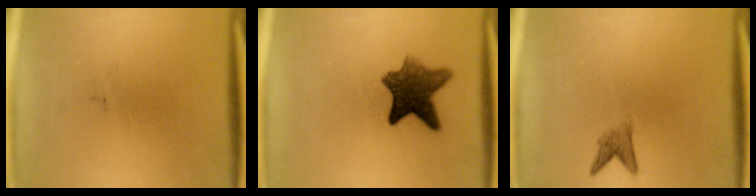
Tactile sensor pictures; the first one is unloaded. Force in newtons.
{"total": 8.3}
{"total": 1.8}